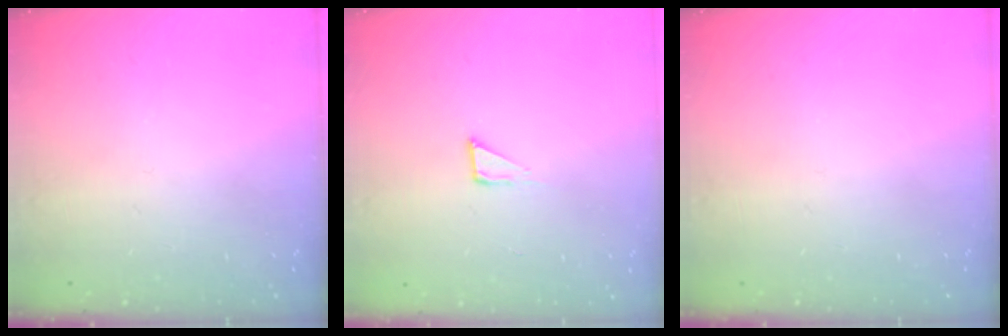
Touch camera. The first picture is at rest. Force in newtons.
{"total": 2.1, "press": 2.1, "slide": 0.1}
{"total": 0.0}